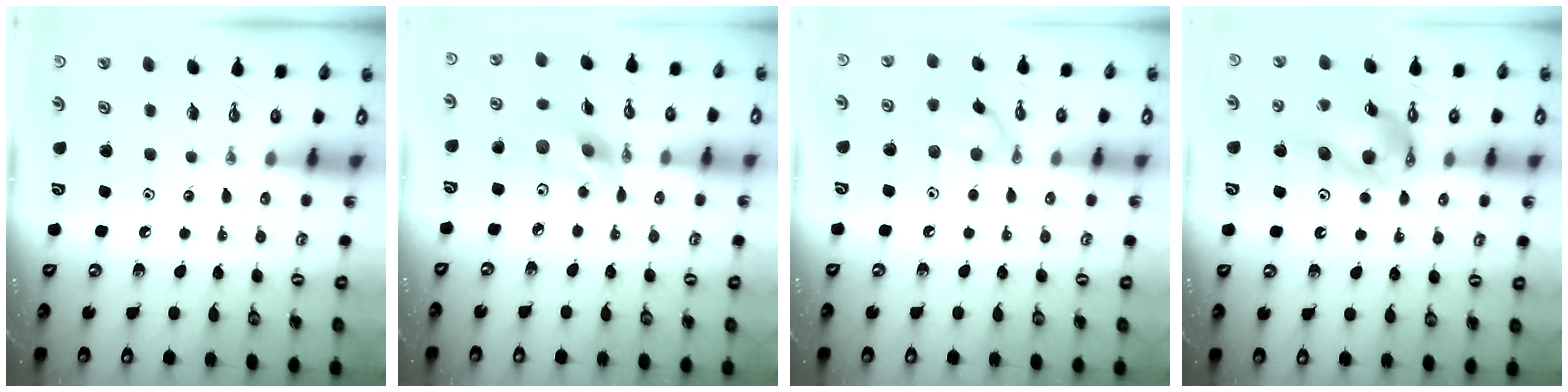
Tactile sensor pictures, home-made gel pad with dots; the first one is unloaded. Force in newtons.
{"total": 12.5, "press": 12.0, "slide": 3.2}
{"total": 10.1, "press": 10.1, "slide": 0.1}
{"total": 14.4, "press": 14.3, "slide": 1.5}